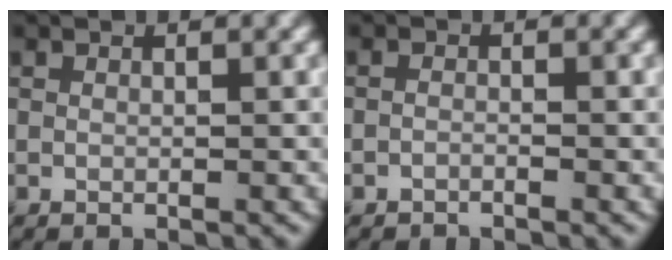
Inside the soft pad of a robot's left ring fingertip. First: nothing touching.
{"total": 0.7, "force": [-0.7, 0.2, 0.1], "torque": [0.000, 0.000, -0.015]}